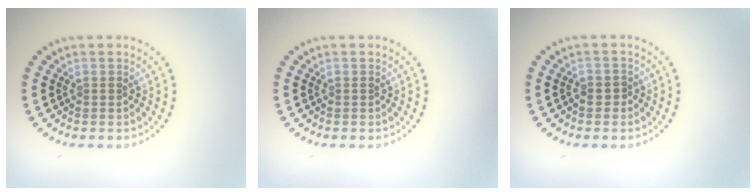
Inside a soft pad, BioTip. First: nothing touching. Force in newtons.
{"total": 0.0}
{"total": 0.9, "press": 0.8, "slide": 0.5}